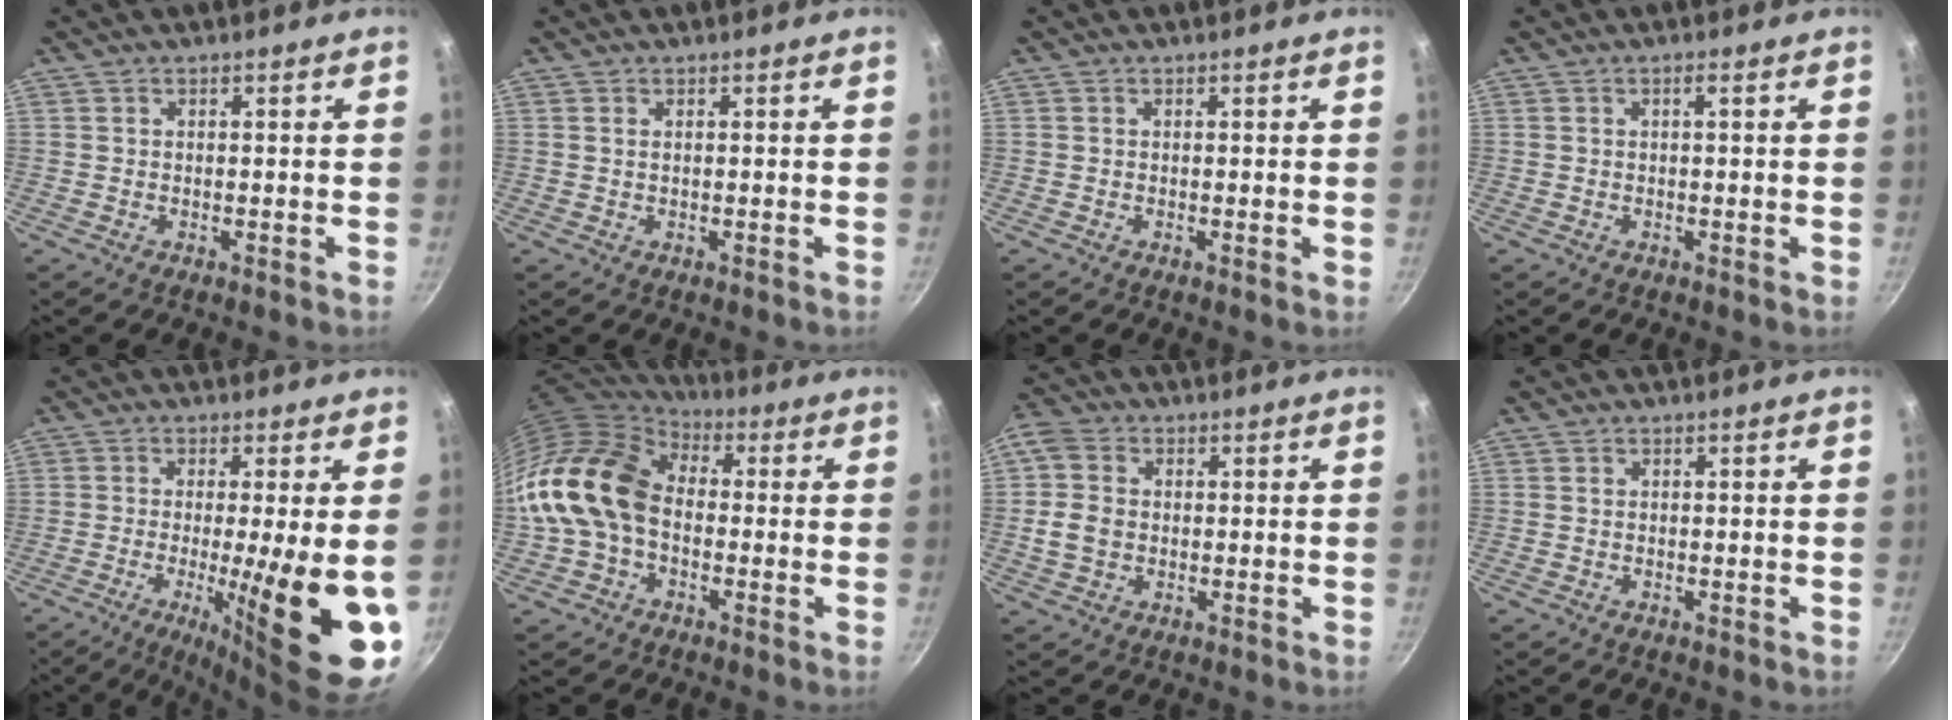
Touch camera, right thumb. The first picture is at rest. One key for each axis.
{"total": 0.5, "fx": 0.2, "fy": 0.3, "fz": 0.4, "tx": -0.008, "ty": 0.001, "tz": 0.003}
{"total": 0.0}
{"total": 1.0, "fx": 0.2, "fy": 0.0, "fz": 1.0, "tx": -0.019, "ty": 0.001, "tz": 0.005}
{"total": 15.9, "fx": -2.8, "fy": 2.7, "fz": 15.4, "tx": -0.224, "ty": -0.017, "tz": -0.033}
{"total": 17.7, "fx": -1.0, "fy": 12.9, "fz": 12.0, "tx": -0.213, "ty": 0.042, "tz": -0.033}
{"total": 7.6, "fx": 0.1, "fy": 6.2, "fz": 4.4, "tx": -0.072, "ty": 0.009, "tz": -0.010}
{"total": 0.0}